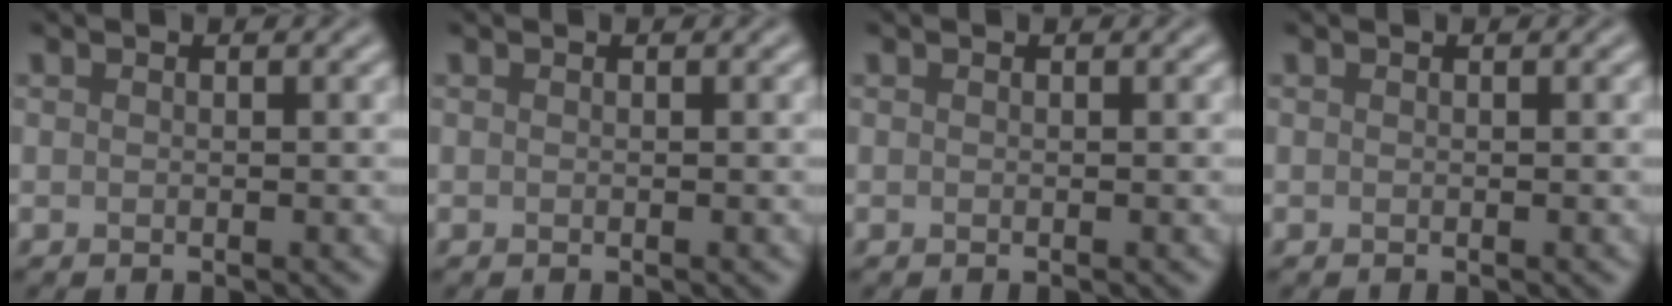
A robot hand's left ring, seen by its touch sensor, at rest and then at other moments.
{"total": 0.0}
{"total": 0.0}
{"total": 0.0}